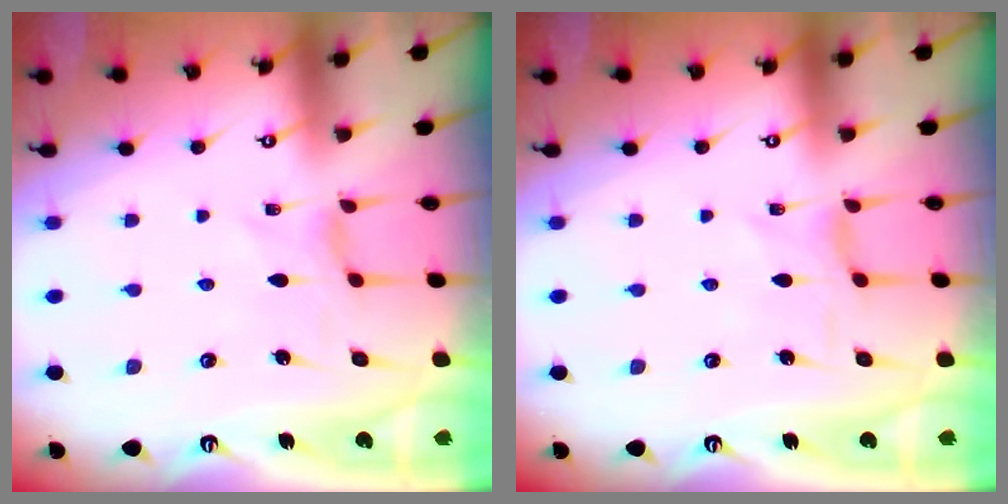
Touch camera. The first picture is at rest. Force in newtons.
{"total": 1.1, "press": 1.0, "slide": 0.1}